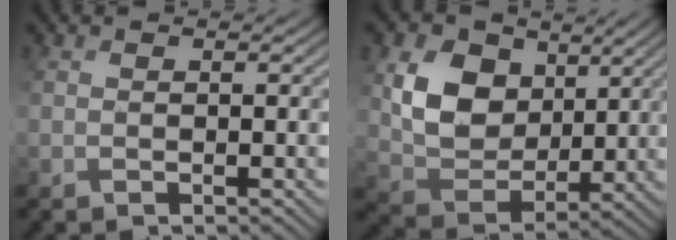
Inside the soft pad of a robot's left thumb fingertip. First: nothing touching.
{"total": 9.2, "force": [4.1, 7.0, 4.4], "torque": [-0.106, -0.002, 0.072]}